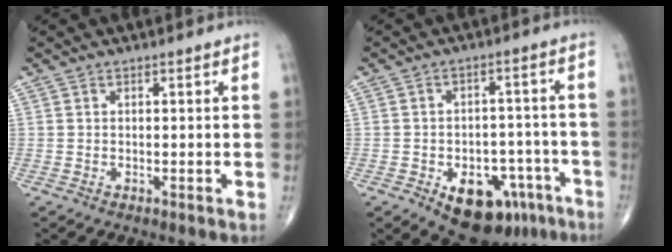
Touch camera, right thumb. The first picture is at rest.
{"total": 13.8, "force": [-7.0, 8.5, 8.4], "torque": [-0.078, 0.041, -0.089]}